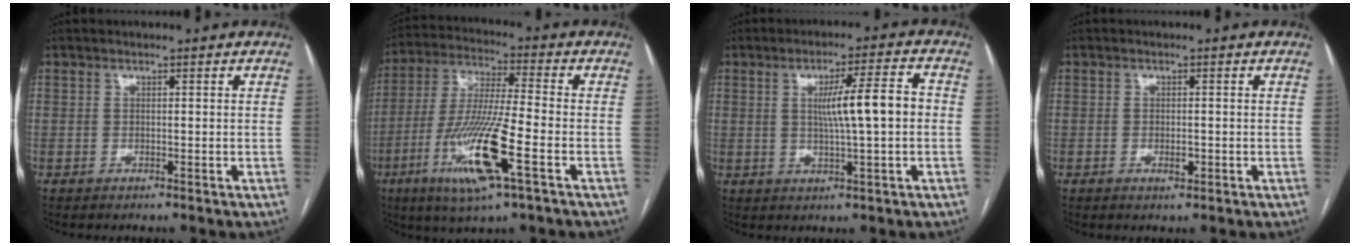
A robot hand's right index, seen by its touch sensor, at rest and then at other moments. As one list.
[{"total": 15.1, "force": [-5.8, 0.9, 13.9], "torque": [-0.286, -0.022, -0.108]}, {"total": 8.1, "force": [0.4, 0.3, 8.1], "torque": [-0.129, 0.010, 0.007]}, {"total": 1.7, "force": [-0.6, 0.7, 1.4], "torque": [-0.025, 0.000, -0.007]}]